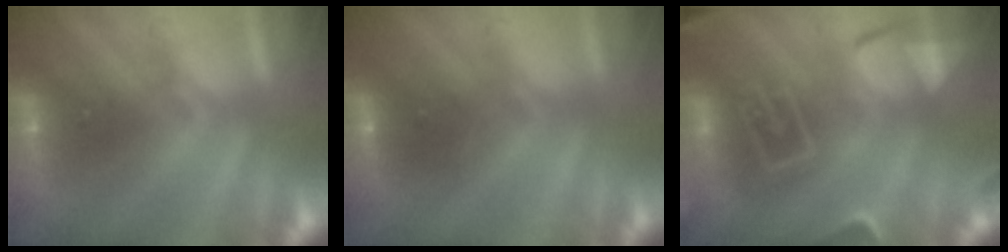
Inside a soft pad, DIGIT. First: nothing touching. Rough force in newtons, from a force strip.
{"total": 2.6}
{"total": 7.6}